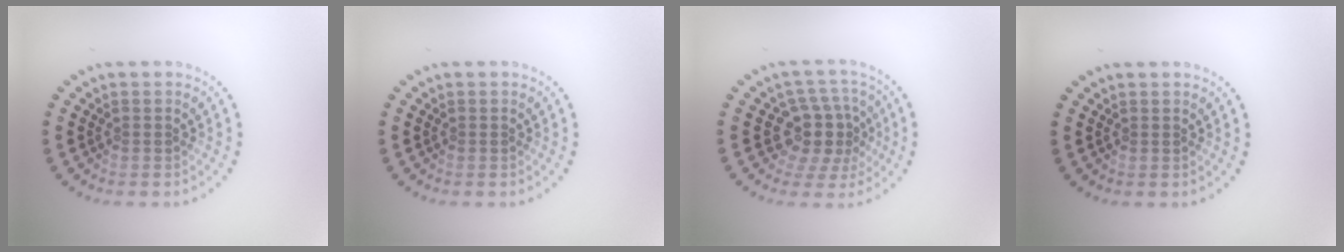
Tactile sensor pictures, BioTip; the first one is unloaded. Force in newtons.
{"total": 0.0}
{"total": 4.0, "press": 3.4, "slide": 2.2}
{"total": 0.0}